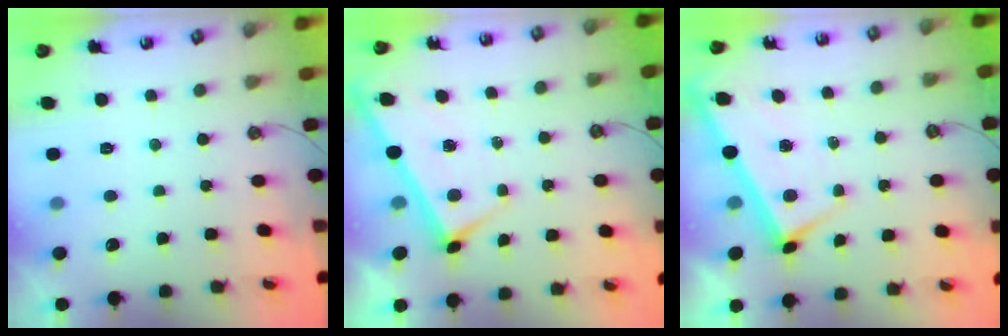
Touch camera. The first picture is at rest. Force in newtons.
{"total": 1.3, "press": 1.3, "slide": 0.5}
{"total": 0.9, "press": 0.3, "slide": 0.8}